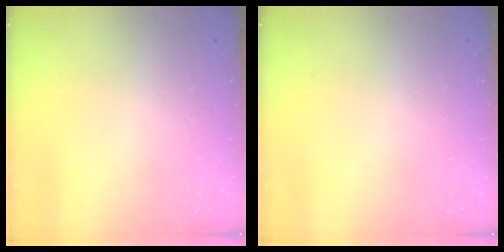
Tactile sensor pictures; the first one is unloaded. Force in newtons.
{"total": 0.0}